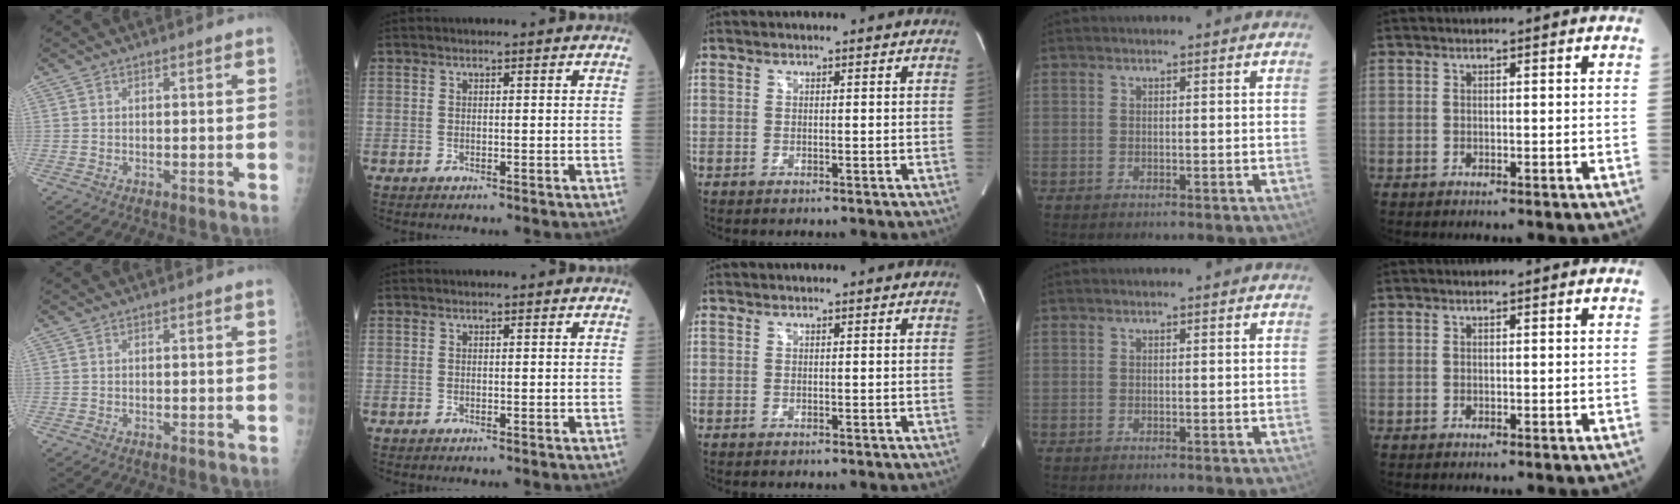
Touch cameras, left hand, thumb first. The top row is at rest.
{}